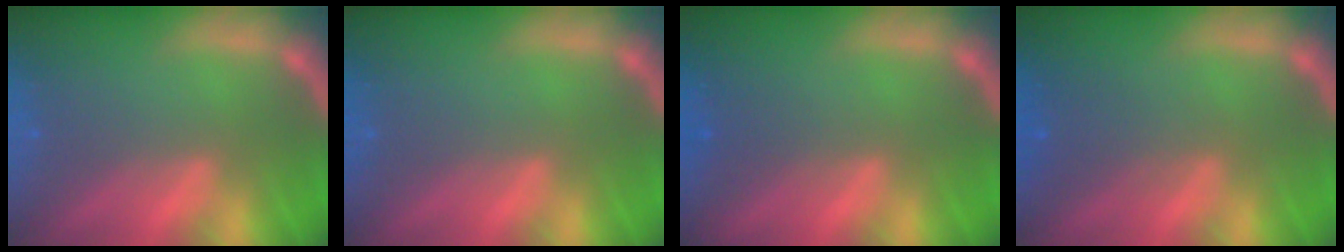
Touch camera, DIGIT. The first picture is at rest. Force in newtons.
{"total": 0.0}
{"total": 1.5}
{"total": 2.5}